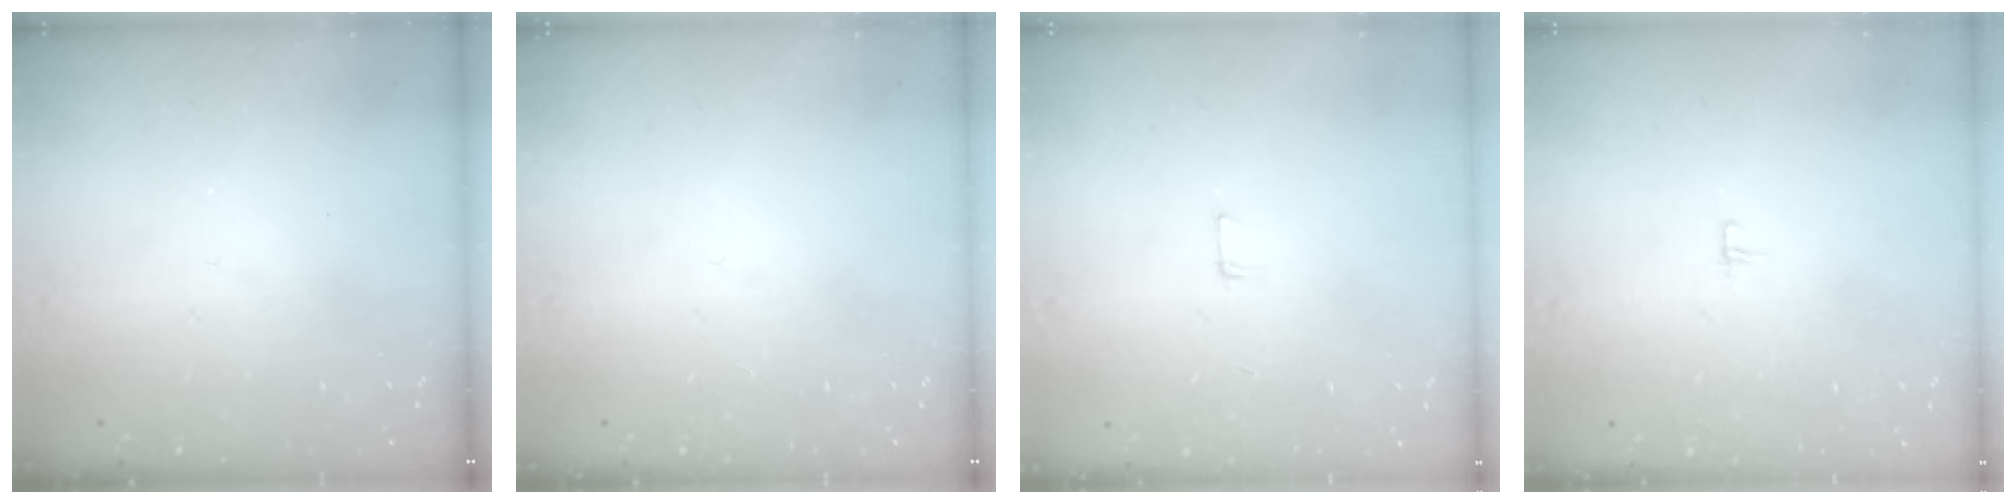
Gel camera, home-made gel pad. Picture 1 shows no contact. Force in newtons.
{"total": 0.0}
{"total": 5.0, "press": 4.9, "slide": 0.4}
{"total": 3.3, "press": 3.3, "slide": 0.2}